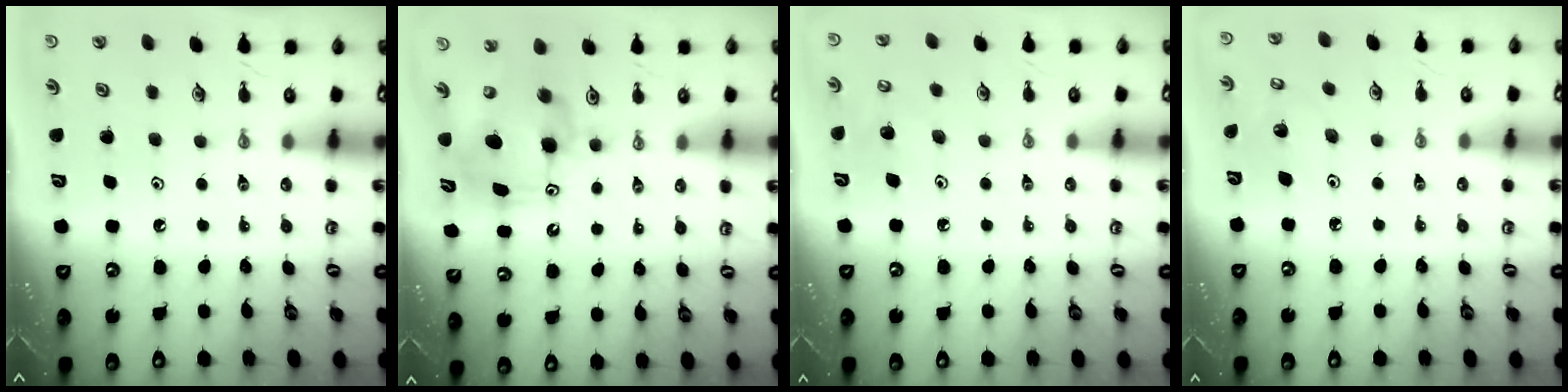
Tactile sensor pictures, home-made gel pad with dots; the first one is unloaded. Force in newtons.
{"total": 8.9, "press": 8.7, "slide": 1.8}
{"total": 7.8, "press": 7.6, "slide": 1.6}
{"total": 4.7, "press": 4.7, "slide": 0.4}